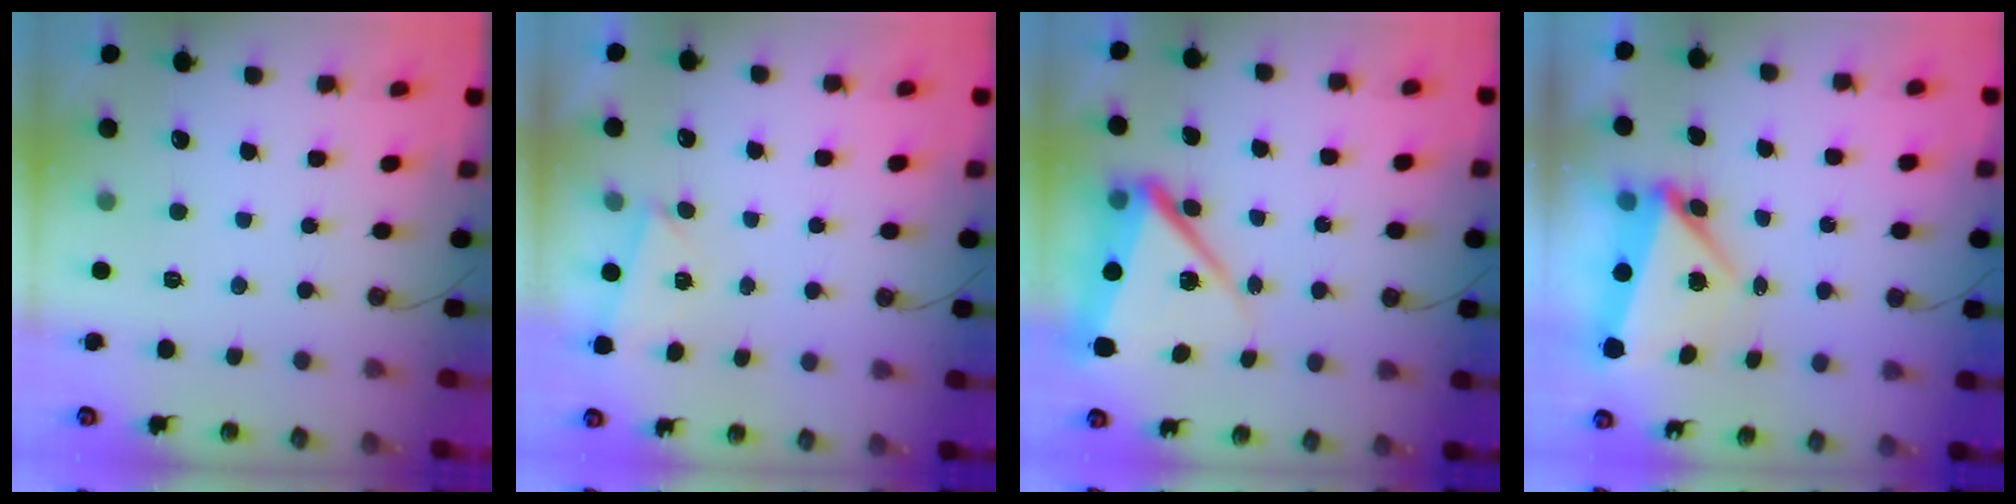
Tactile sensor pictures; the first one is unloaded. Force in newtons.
{"total": 2.9, "press": 0.8, "slide": 2.7}
{"total": 13.0, "press": 10.5, "slide": 7.7}
{"total": 6.9, "press": 6.6, "slide": 1.9}